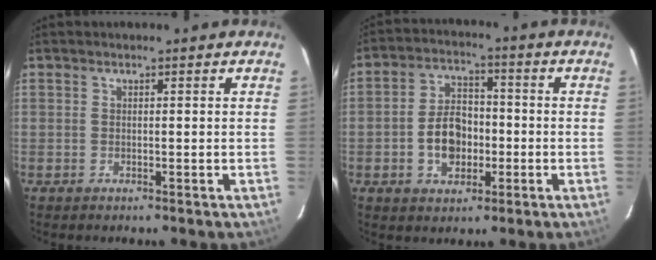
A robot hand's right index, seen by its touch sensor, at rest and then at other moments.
{"total": 8.7, "force": [-2.1, 5.9, 6.0], "torque": [-0.115, 0.021, -0.029]}